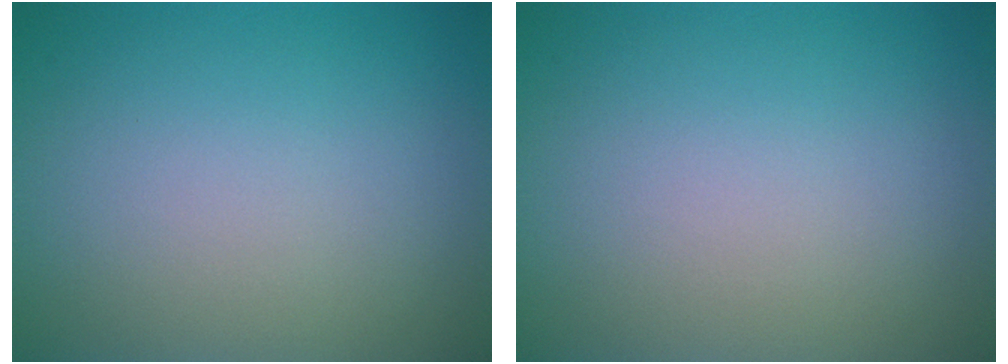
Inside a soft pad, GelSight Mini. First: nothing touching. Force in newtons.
{"total": 0.0}